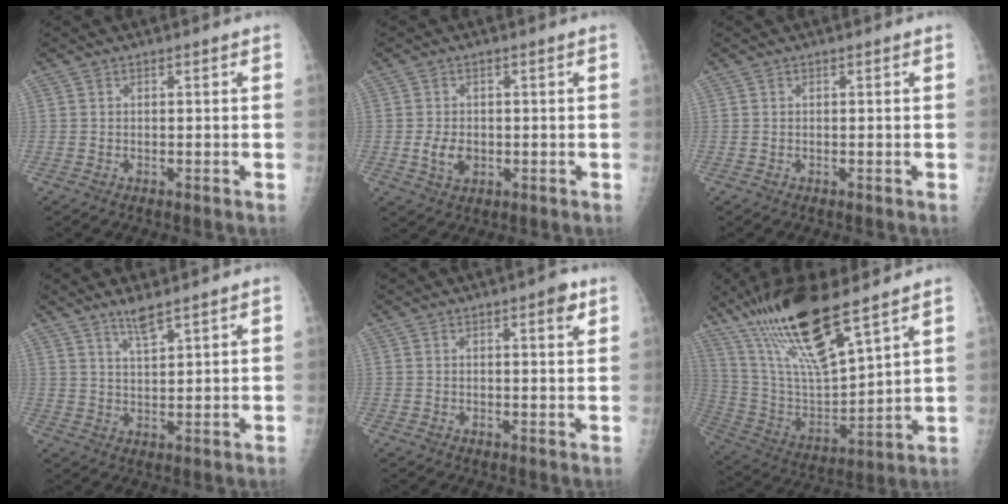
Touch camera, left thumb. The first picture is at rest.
{"total": 4.1, "force": [-0.5, 2.9, 2.8], "torque": [-0.045, -0.002, -0.003]}
{"total": 0.0}
{"total": 4.2, "force": [3.3, 0.5, 2.6], "torque": [-0.047, -0.023, 0.065]}
{"total": 3.1, "force": [1.7, 0.7, 2.5], "torque": [-0.028, -0.007, 0.020]}
{"total": 21.8, "force": [14.8, 4.6, 15.3], "torque": [-0.280, -0.059, 0.283]}